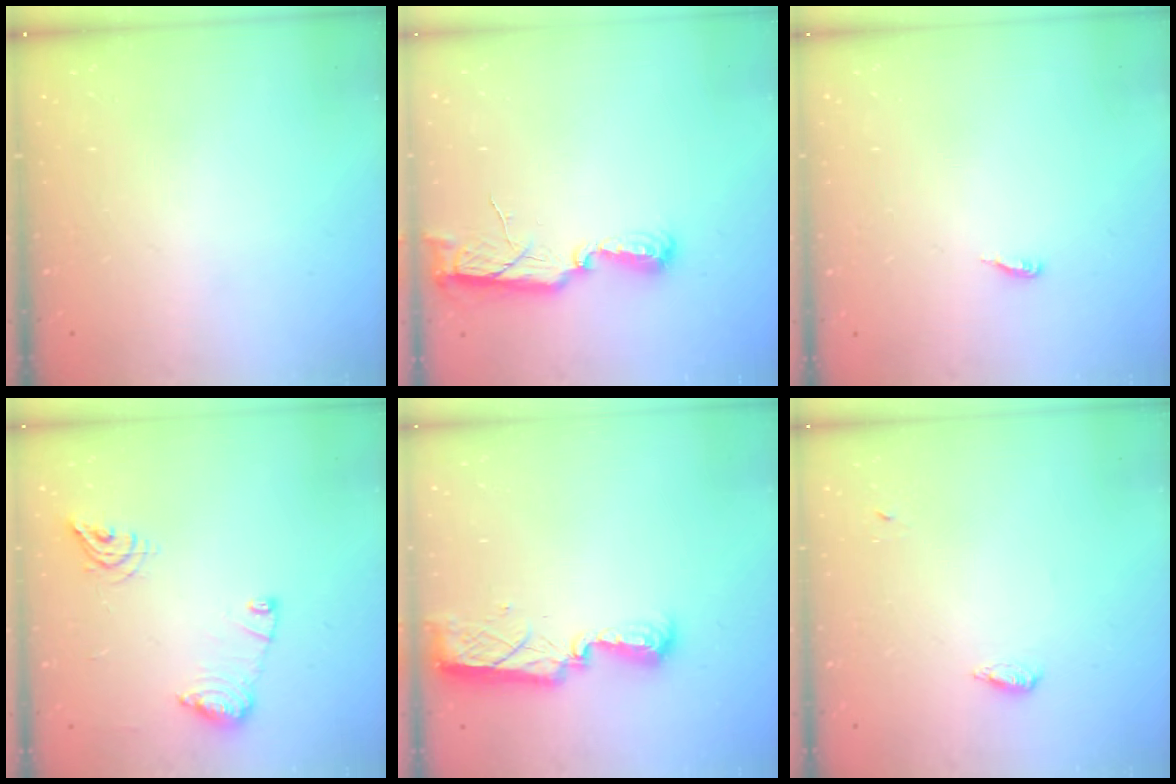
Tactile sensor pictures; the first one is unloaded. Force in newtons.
{"total": 7.5, "press": 7.5, "slide": 0.4}
{"total": 3.2, "press": 3.2, "slide": 0.2}
{"total": 10.7, "press": 10.6, "slide": 1.1}
{"total": 7.9, "press": 7.9, "slide": 0.9}
{"total": 3.1, "press": 3.0, "slide": 0.7}